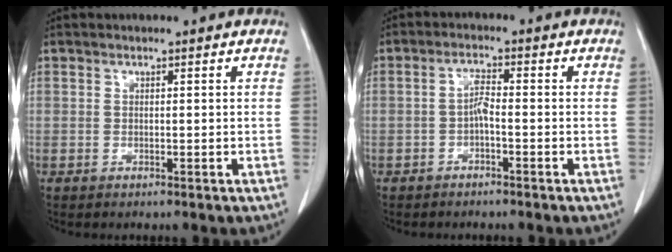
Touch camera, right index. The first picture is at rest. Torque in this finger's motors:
{"motor_torque": [0.39, -0.34, 0.00, 0.04]}